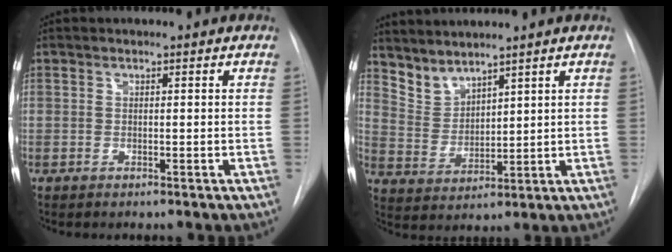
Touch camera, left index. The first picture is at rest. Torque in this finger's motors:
{"motor_torque": [0.00, 0.00, -0.07, -0.01]}